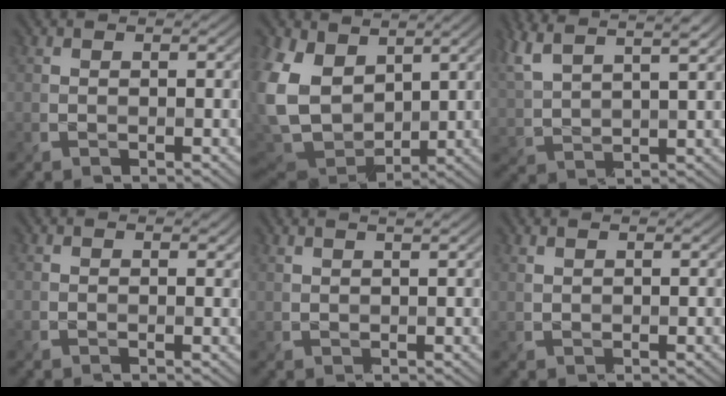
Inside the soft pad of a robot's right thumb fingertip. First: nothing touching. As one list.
[{"total": 12.9, "force": [4.3, 8.9, 8.3], "torque": [-0.239, 0.000, 0.087]}, {"total": 9.9, "force": [7.3, 2.5, 6.3], "torque": [-0.160, 0.024, 0.128]}, {"total": 0.9, "force": [0.7, 0.4, 0.5], "torque": [-0.007, -0.005, 0.013]}, {"total": 2.0, "force": [1.7, 0.2, 1.0], "torque": [-0.013, 0.000, 0.027]}, {"total": 1.0, "force": [1.0, -0.1, 0.2], "torque": [-0.011, -0.001, 0.023]}]